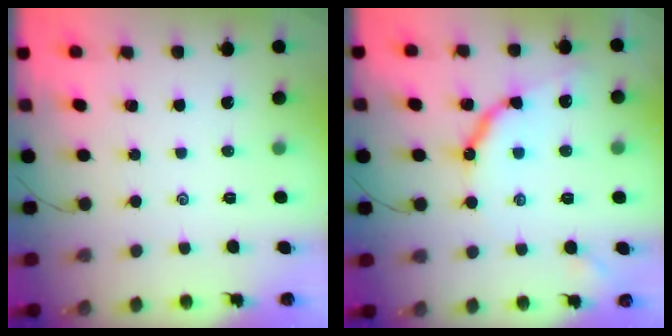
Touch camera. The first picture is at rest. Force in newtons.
{"total": 9.6, "press": 9.6, "slide": 1.0}